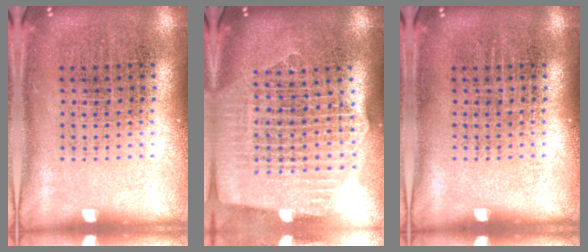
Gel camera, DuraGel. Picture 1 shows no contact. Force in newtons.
{"total": 2.6, "press": 2.2, "slide": 1.3}
{"total": 0.0}